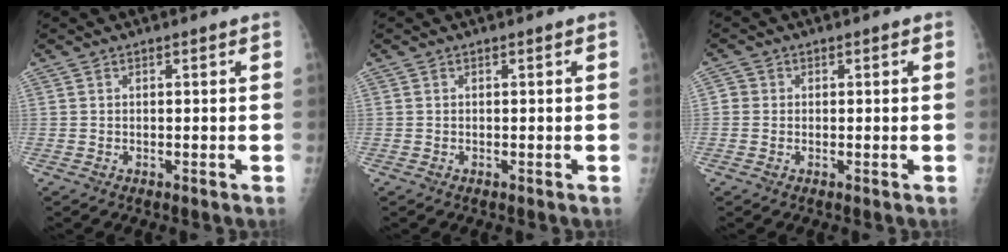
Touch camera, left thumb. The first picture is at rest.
{"total": 0.0}
{"total": 1.8, "force": [-0.1, 1.7, 0.6], "torque": [0.004, 0.004, -0.007]}